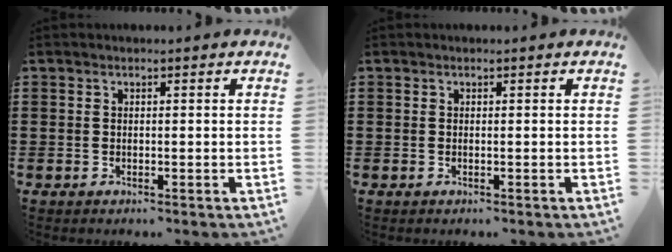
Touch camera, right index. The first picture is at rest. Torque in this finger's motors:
{"motor_torque": [0.05, 0.13, 0.00, 0.00]}